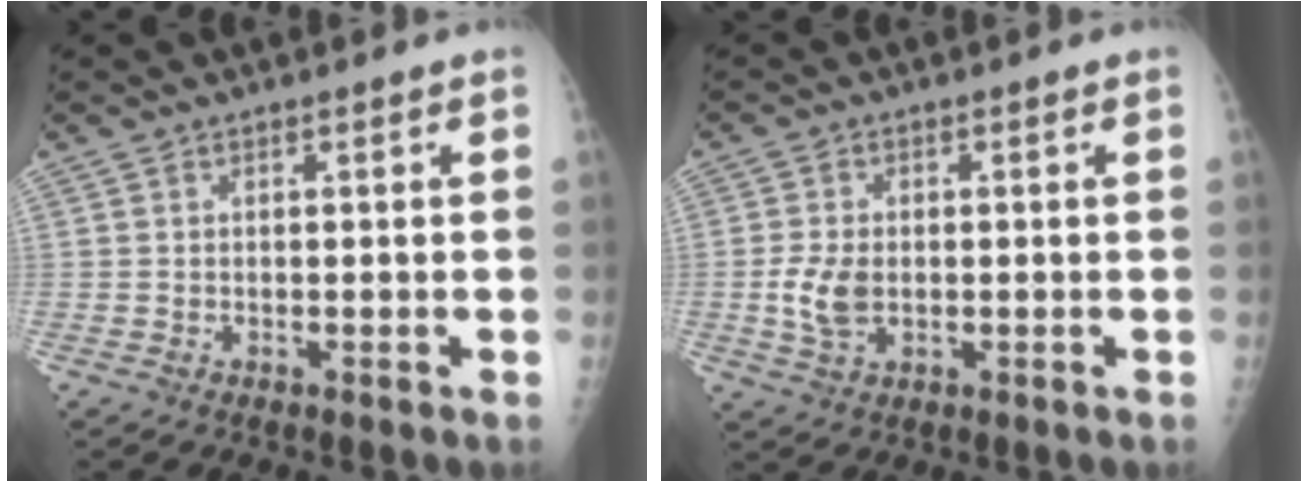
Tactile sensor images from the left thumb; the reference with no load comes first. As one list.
[{"total": 5.6, "force": [-0.5, 3.7, 4.2], "torque": [-0.086, -0.001, -0.007]}]